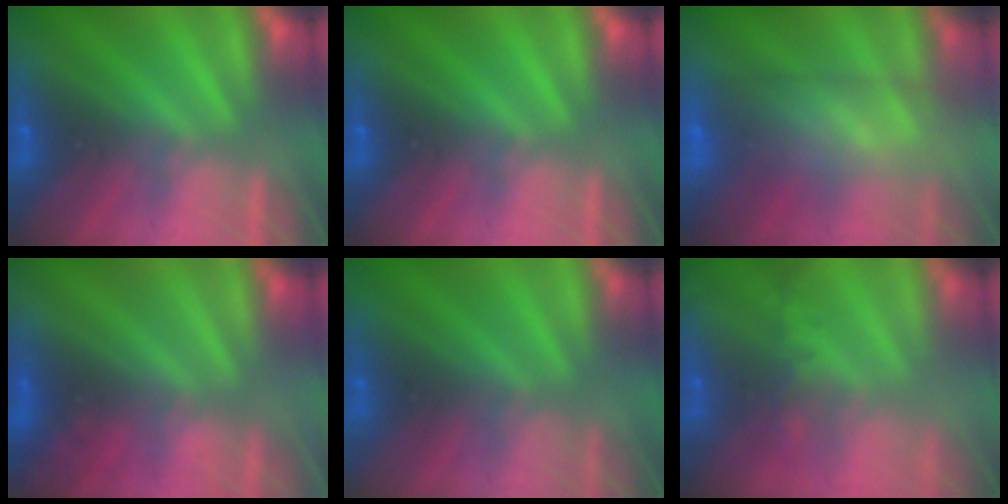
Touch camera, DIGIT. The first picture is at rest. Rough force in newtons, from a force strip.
{"total": 0.0}
{"total": 9.1}
{"total": 4.7}
{"total": 2.9}
{"total": 7.2}